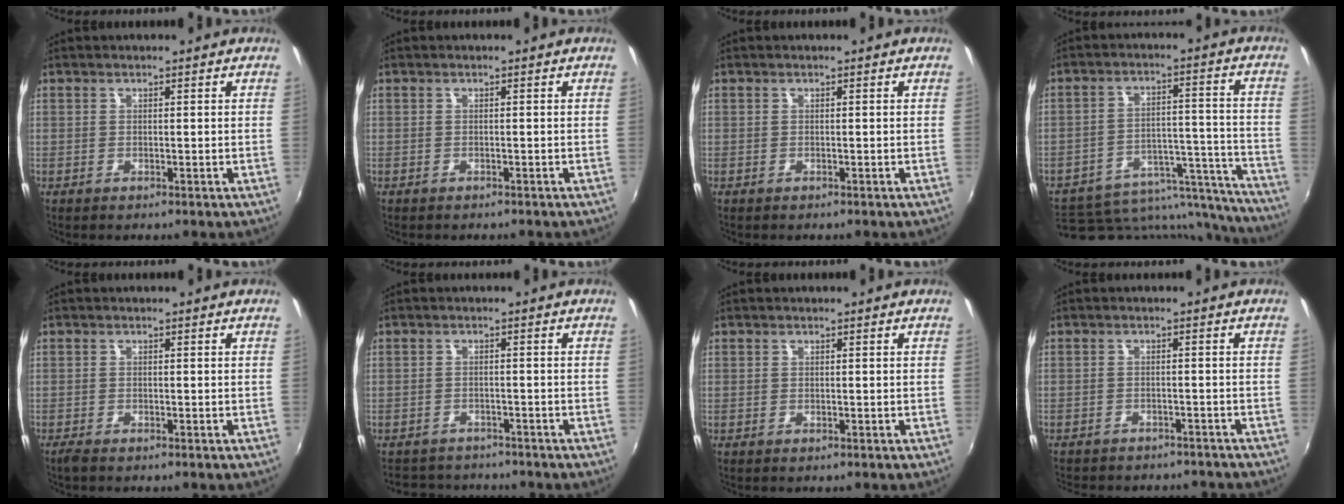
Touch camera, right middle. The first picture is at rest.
{"total": 0.9, "force": [-0.8, 0.4, 0.2], "torque": [-0.007, -0.003, -0.012]}
{"total": 0.0}
{"total": 20.4, "force": [-16.9, 8.5, 7.4], "torque": [-0.118, 0.025, -0.205]}
{"total": 1.3, "force": [-1.0, 0.2, 0.7], "torque": [-0.015, -0.006, -0.021]}
{"total": 7.2, "force": [-6.6, 2.7, 1.2], "torque": [-0.037, 0.008, -0.100]}
{"total": 0.0}
{"total": 10.8, "force": [-9.5, 3.6, 3.6], "torque": [-0.086, -0.013, -0.127]}